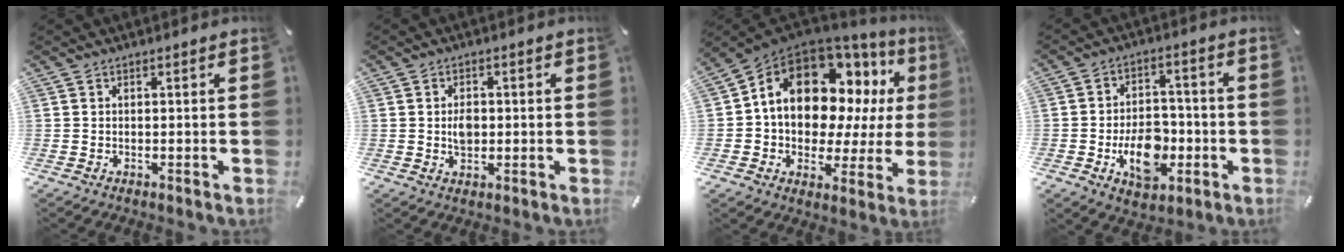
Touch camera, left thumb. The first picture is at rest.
{"total": 3.6, "force": [0.0, 2.8, 2.3], "torque": [-0.031, 0.001, -0.004]}
{"total": 16.3, "force": [6.9, 10.6, 10.3], "torque": [-0.191, -0.047, 0.122]}
{"total": 11.9, "force": [-3.7, 8.0, 8.0], "torque": [-0.133, 0.008, -0.062]}